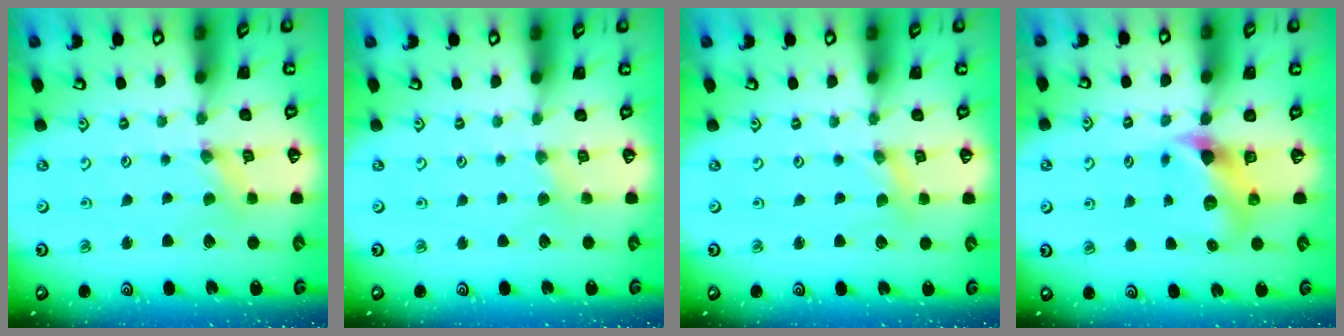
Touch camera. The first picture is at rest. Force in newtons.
{"total": 1.6, "press": 1.5, "slide": 0.4}
{"total": 1.1, "press": 1.1, "slide": 0.2}
{"total": 8.0, "press": 7.9, "slide": 1.1}